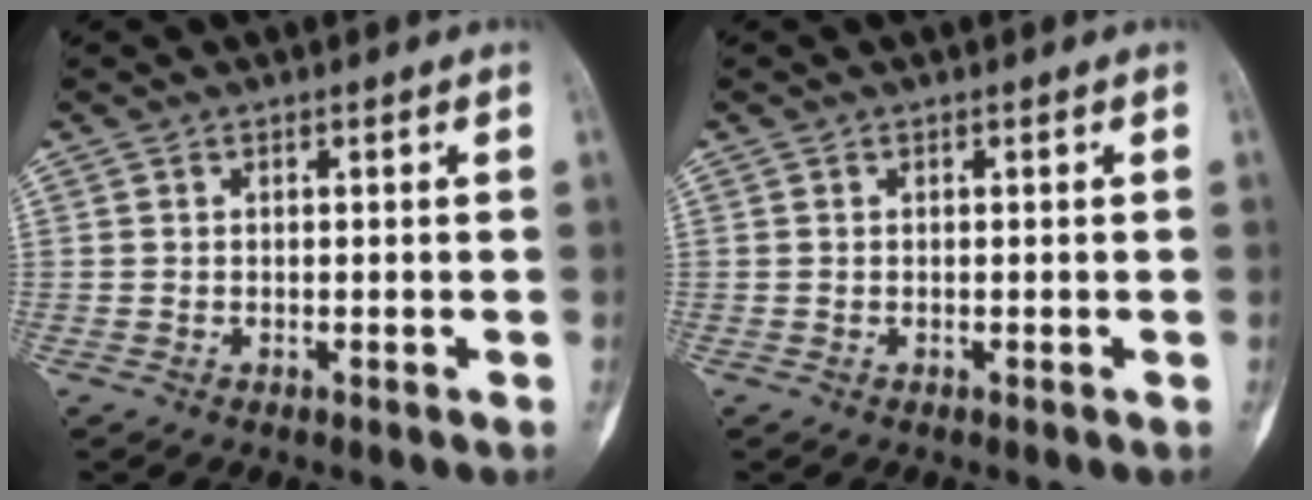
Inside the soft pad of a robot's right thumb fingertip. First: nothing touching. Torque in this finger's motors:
{"motor_torque": [0.37, 0.52, 0.22, -0.20, 0.03]}